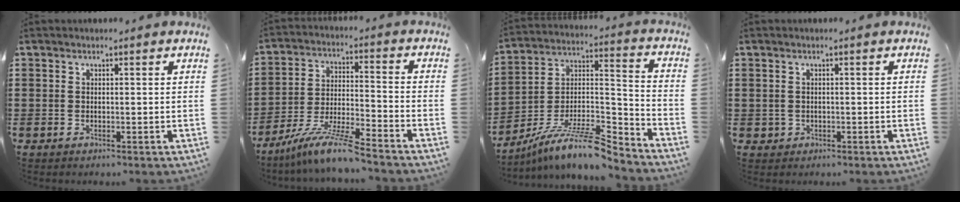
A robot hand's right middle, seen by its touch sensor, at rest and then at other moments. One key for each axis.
{"total": 9.4, "fx": -8.1, "fy": 0.0, "fz": 4.8, "tx": -0.100, "ty": -0.002, "tz": -0.160}
{"total": 11.0, "fx": -8.8, "fy": 1.2, "fz": 6.5, "tx": -0.123, "ty": 0.006, "tz": -0.174}
{"total": 0.7, "fx": -0.1, "fy": 0.6, "fz": 0.1, "tx": -0.005, "ty": 0.006, "tz": -0.004}